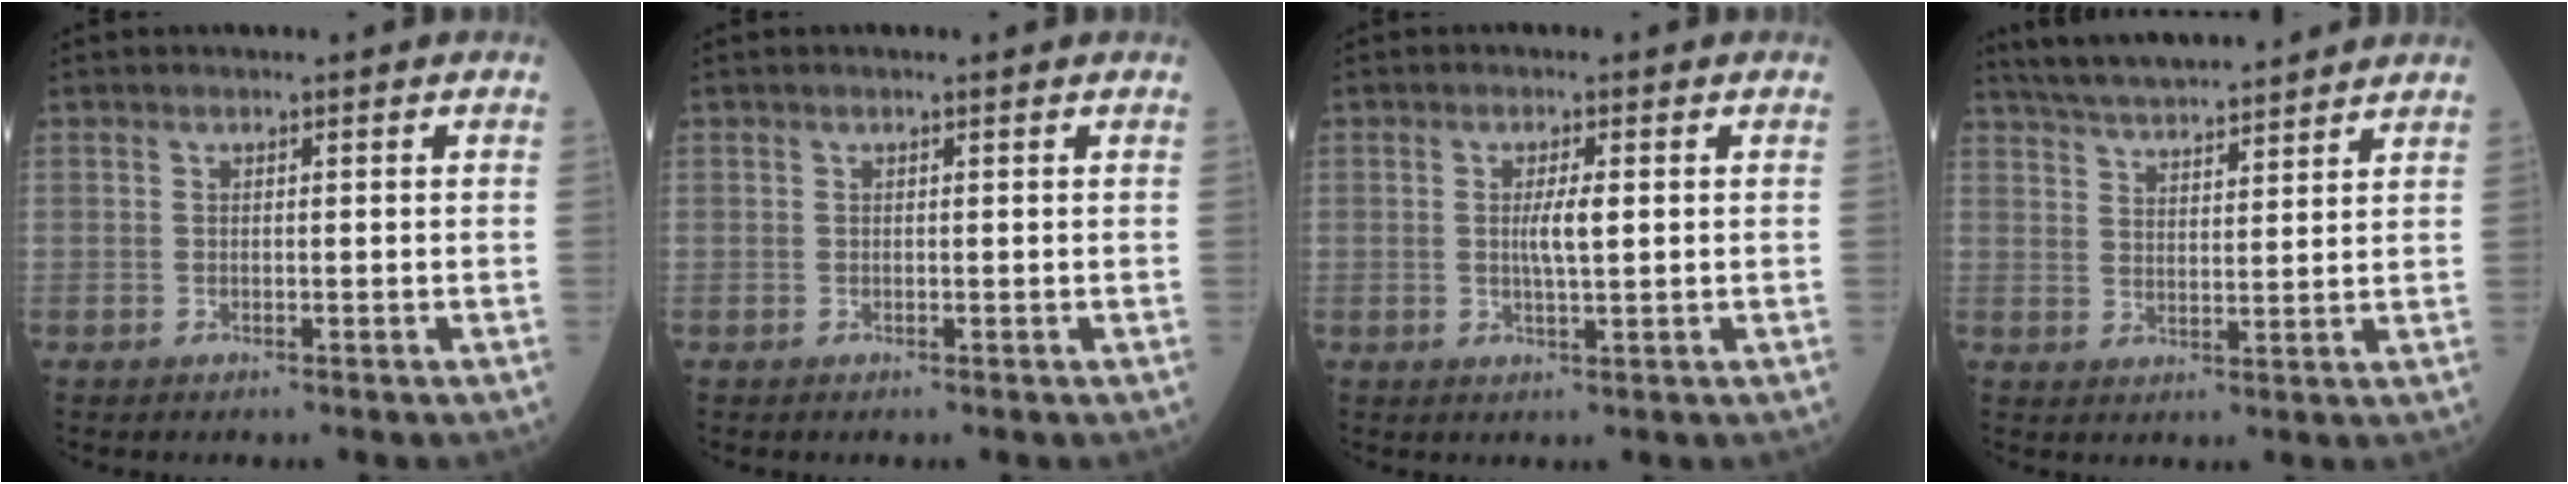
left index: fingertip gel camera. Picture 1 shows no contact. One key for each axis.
{"total": 0.0}
{"total": 3.0, "fx": 0.3, "fy": 0.2, "fz": 3.0, "tx": -0.057, "ty": -0.003, "tz": 0.007}
{"total": 13.6, "fx": 12.4, "fy": 1.4, "fz": 5.5, "tx": -0.098, "ty": 0.021, "tz": 0.193}